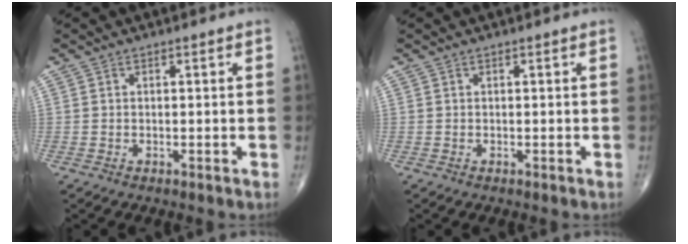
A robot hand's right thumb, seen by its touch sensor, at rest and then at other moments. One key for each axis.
{"total": 0.0}